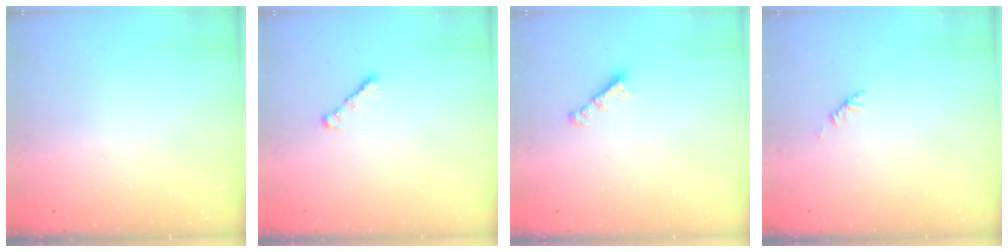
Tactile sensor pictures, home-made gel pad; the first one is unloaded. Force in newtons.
{"total": 2.4, "press": 2.3, "slide": 0.6}
{"total": 1.7, "press": 1.6, "slide": 0.5}
{"total": 1.9, "press": 1.8, "slide": 0.6}